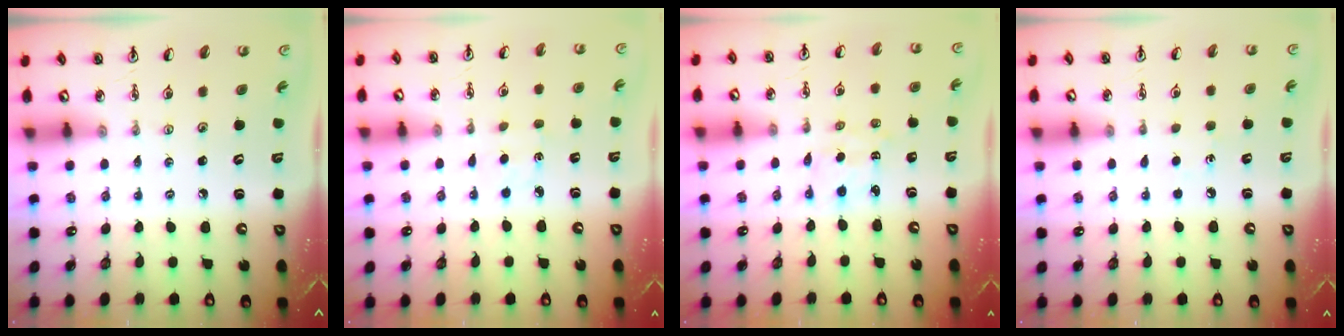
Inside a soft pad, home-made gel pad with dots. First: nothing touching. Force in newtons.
{"total": 2.4, "press": 2.3, "slide": 0.3}
{"total": 1.6, "press": 1.4, "slide": 0.7}
{"total": 4.1, "press": 4.0, "slide": 0.5}